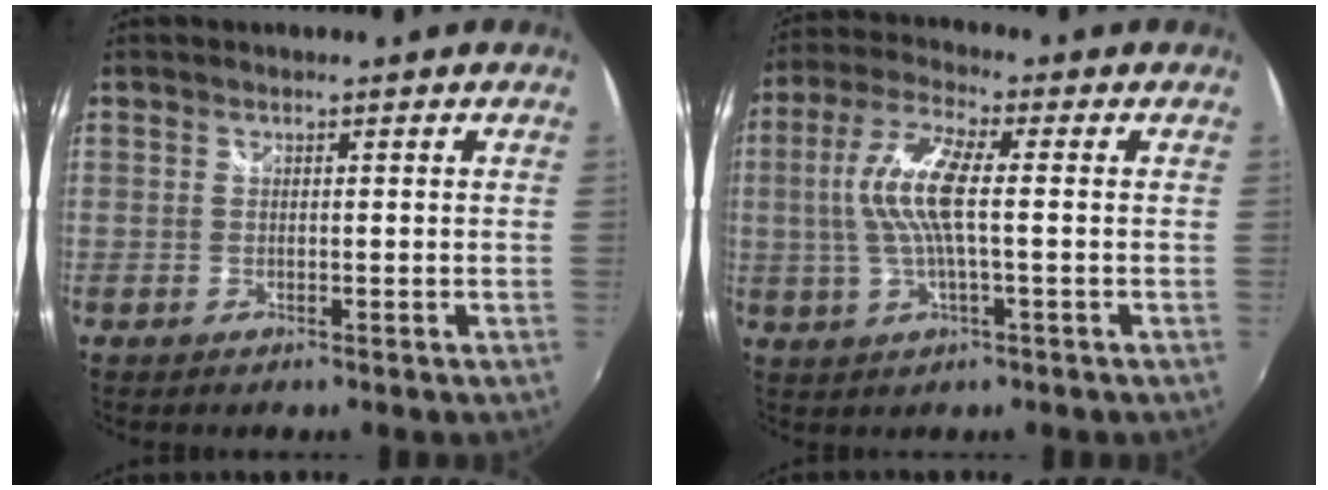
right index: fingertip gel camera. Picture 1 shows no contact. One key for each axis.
{"total": 10.2, "fx": 0.2, "fy": 2.3, "fz": 10.0, "tx": -0.200, "ty": 0.004, "tz": 0.005}